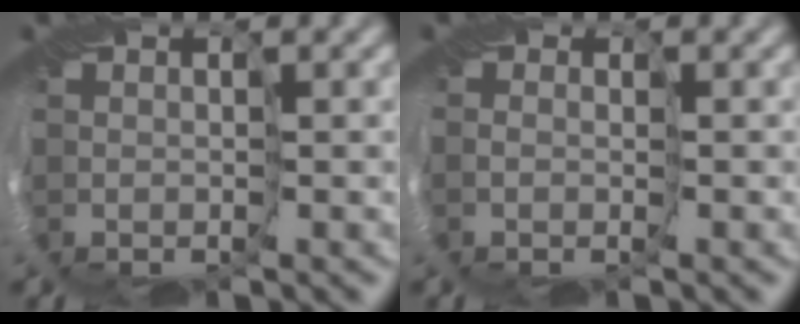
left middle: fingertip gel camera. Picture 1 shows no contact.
{"total": 0.7, "force": [-0.2, 0.5, 0.3], "torque": [0.000, -0.001, -0.004]}